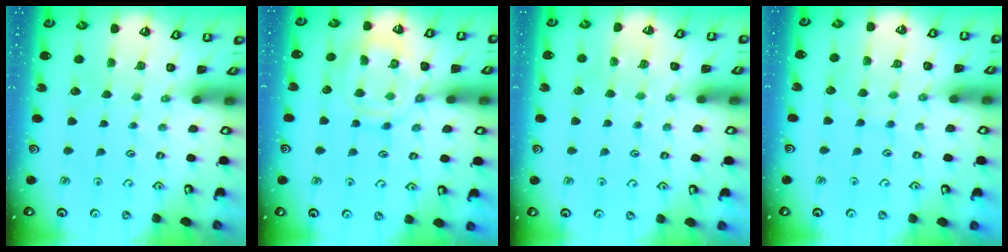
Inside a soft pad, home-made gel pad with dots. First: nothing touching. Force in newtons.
{"total": 13.9, "press": 13.8, "slide": 1.1}
{"total": 5.9, "press": 5.8, "slide": 0.8}
{"total": 7.1, "press": 7.0, "slide": 0.5}